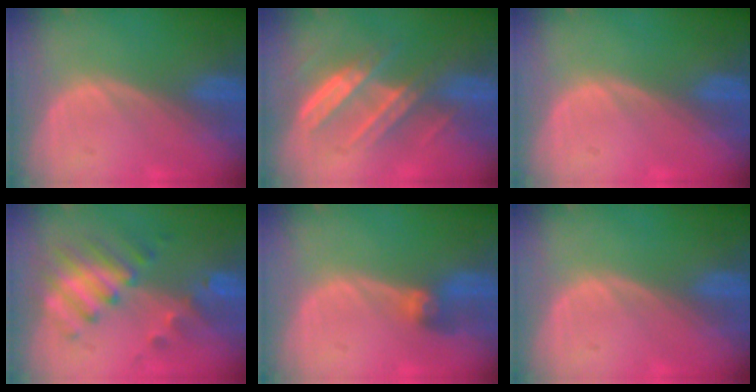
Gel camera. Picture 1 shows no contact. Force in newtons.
{"total": 6.6, "press": 6.4, "slide": 1.7}
{"total": 0.0}
{"total": 8.1, "press": 7.2, "slide": 3.8}
{"total": 2.7, "press": 2.7, "slide": 0.3}
{"total": 0.0}